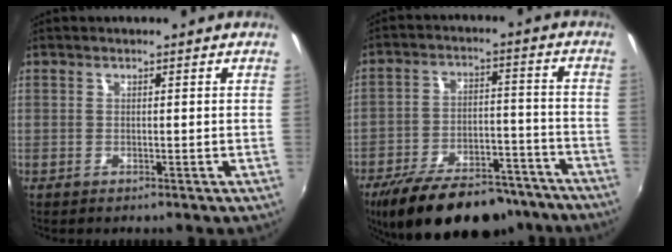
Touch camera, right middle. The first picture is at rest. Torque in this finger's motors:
{"motor_torque": [0.95, -1.18, 0.23, 0.08]}